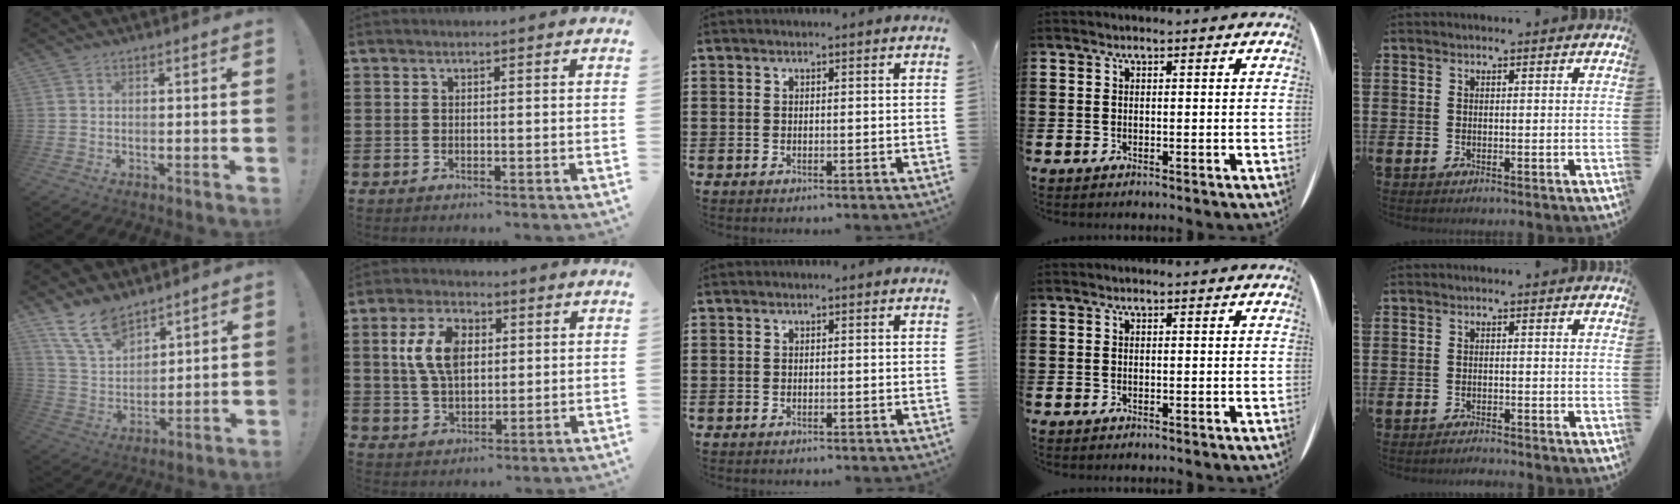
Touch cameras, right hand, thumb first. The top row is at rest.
{"thumb": {"total": 12.4, "force": [9.5, 5.8, 5.4], "torque": [-0.115, -0.054, 0.184]}, "index": {"total": 8.3, "force": [1.6, 5.1, 6.4], "torque": [-0.148, 0.015, 0.025]}, "little": {"total": 1.2, "force": [-1.2, -0.1, 0.0], "torque": [-0.004, 0.001, -0.025]}}